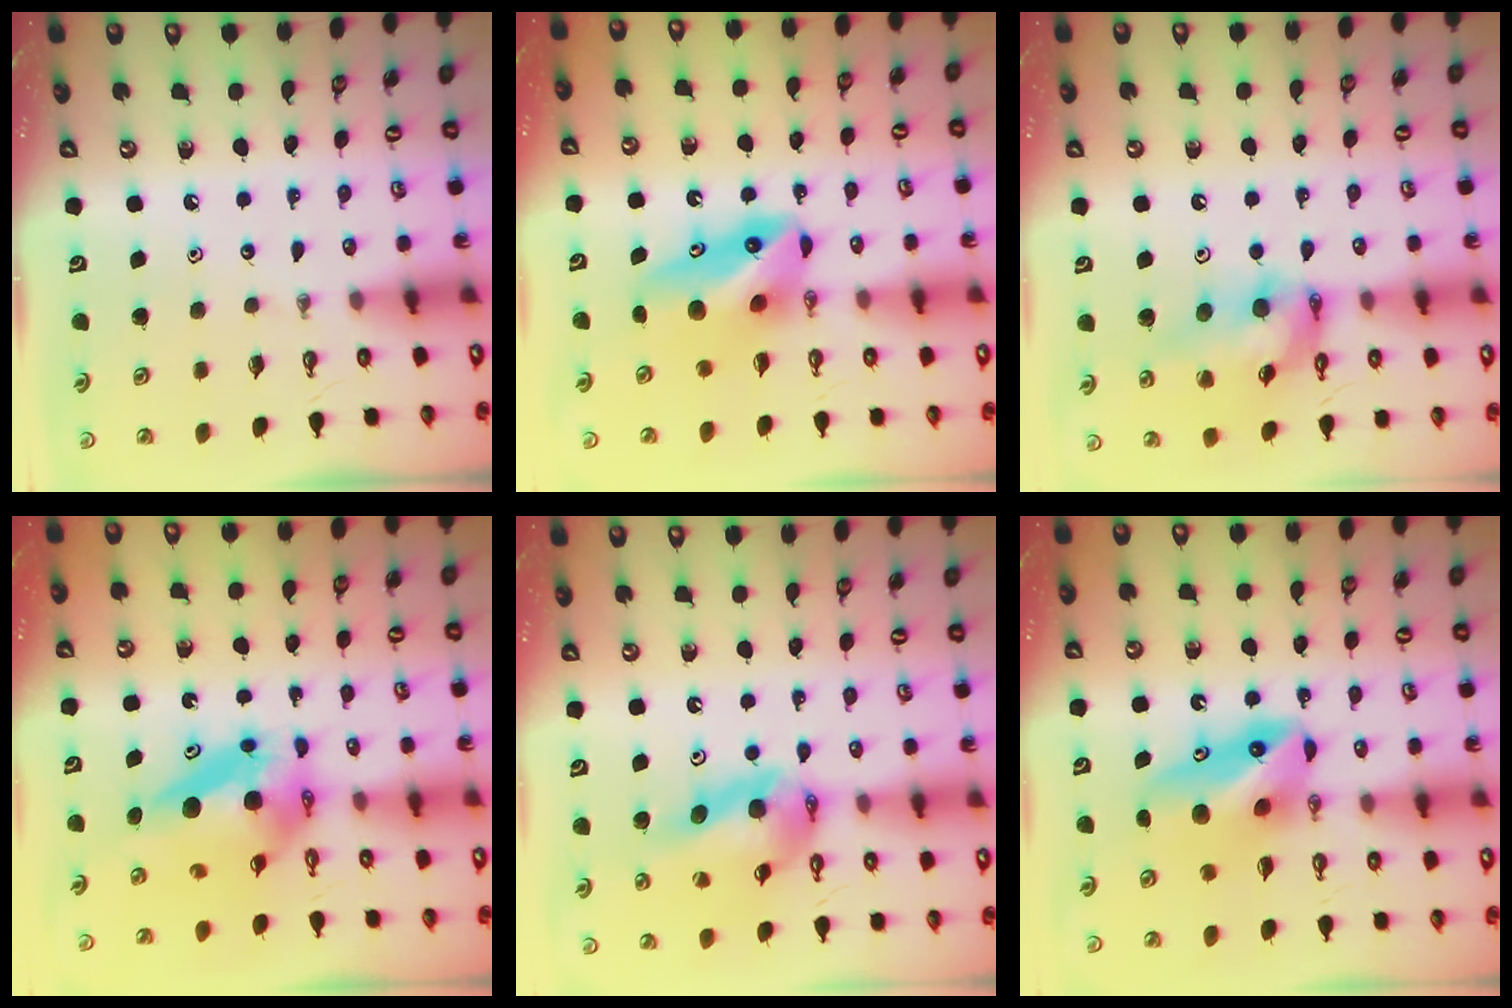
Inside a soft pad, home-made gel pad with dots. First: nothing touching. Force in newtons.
{"total": 9.7, "press": 9.6, "slide": 1.4}
{"total": 14.9, "press": 14.8, "slide": 1.8}
{"total": 6.8, "press": 6.7, "slide": 1.0}
{"total": 12.9, "press": 12.8, "slide": 1.7}
{"total": 9.7, "press": 9.6, "slide": 1.4}